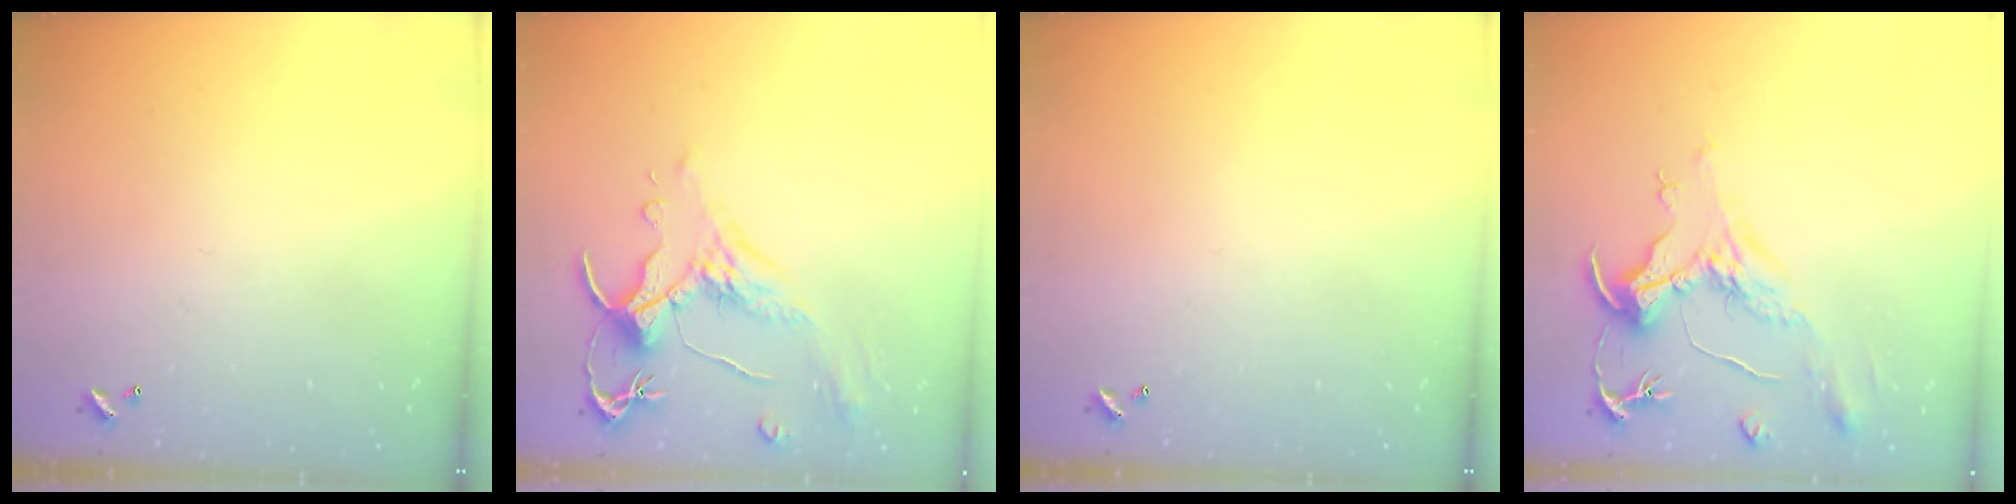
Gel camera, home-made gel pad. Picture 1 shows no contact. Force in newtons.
{"total": 1.6, "press": 1.1, "slide": 1.2}
{"total": 0.0}
{"total": 2.2, "press": 1.7, "slide": 1.4}